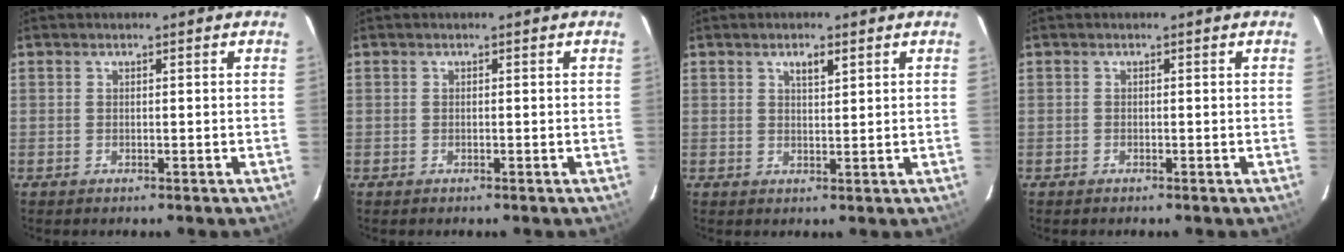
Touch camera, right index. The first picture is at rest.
{"total": 0.0}
{"total": 2.5, "force": [1.5, 0.8, 1.9], "torque": [-0.029, 0.003, 0.026]}
{"total": 0.0}